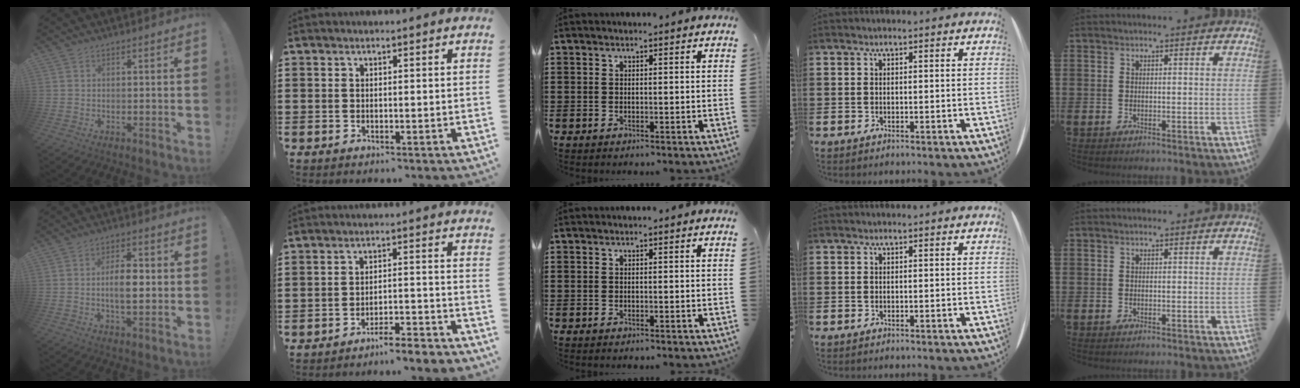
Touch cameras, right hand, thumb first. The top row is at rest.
{"thumb": {"total": 8.1, "force": [-0.4, 3.9, 7.1], "torque": [-0.122, 0.004, -0.013]}, "index": {"total": 4.2, "force": [-4.0, -0.4, 0.9], "torque": [-0.020, -0.005, -0.082]}}